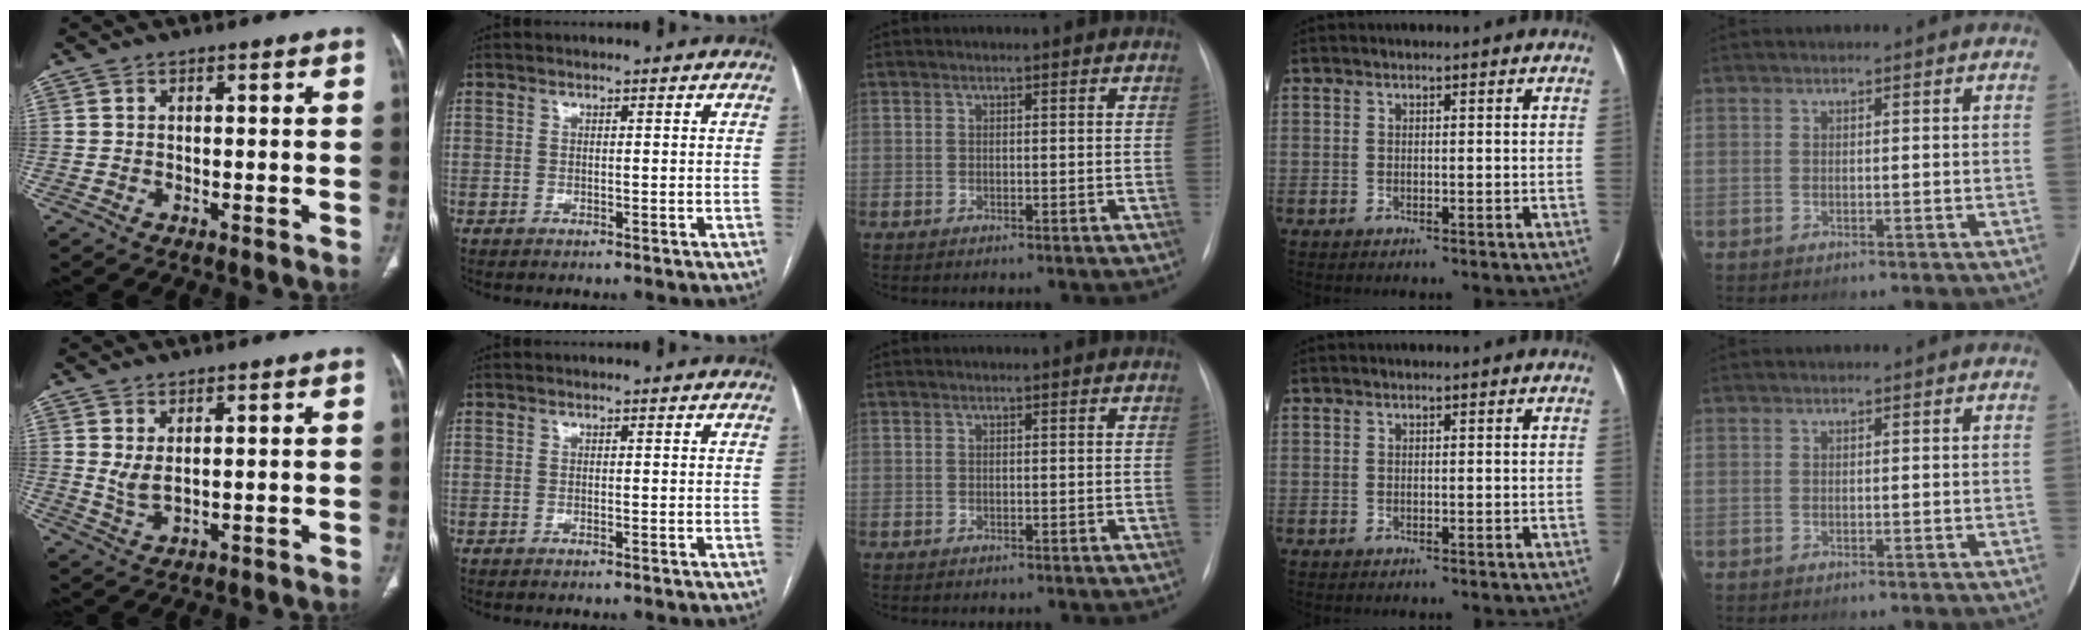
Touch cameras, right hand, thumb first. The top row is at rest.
{"thumb": {"total": 3.5, "force": [1.1, 1.4, 3.0], "torque": [-0.062, -0.013, 0.032]}}